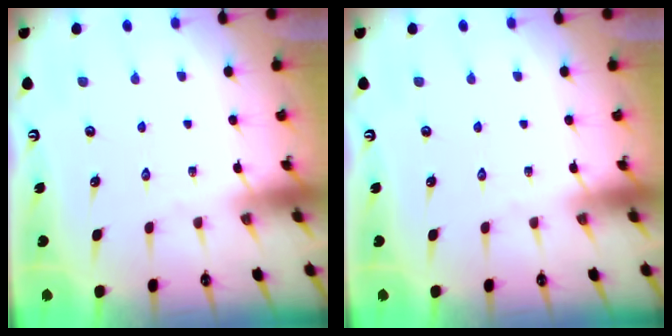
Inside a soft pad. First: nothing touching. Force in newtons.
{"total": 0.0}